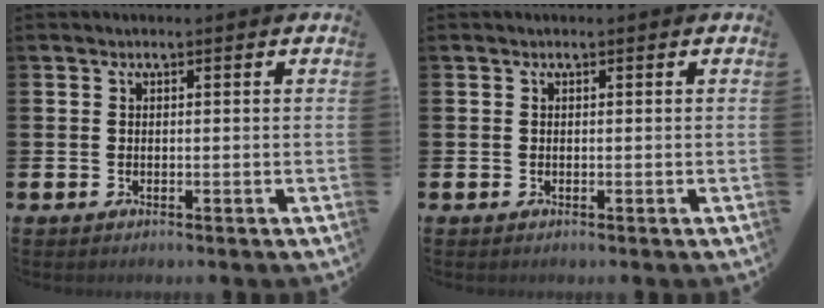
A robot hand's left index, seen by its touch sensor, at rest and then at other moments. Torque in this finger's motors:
{"motor_torque": [0.00, 0.00, 0.00, 0.00]}